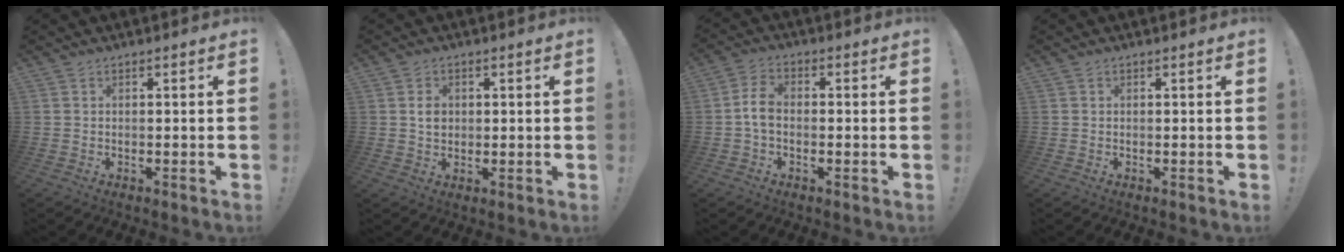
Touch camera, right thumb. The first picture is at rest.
{"total": 4.0, "force": [0.4, 3.2, 2.3], "torque": [-0.030, 0.001, 0.006]}
{"total": 5.9, "force": [-0.8, 3.6, 4.6], "torque": [-0.092, 0.012, -0.012]}
{"total": 0.0}